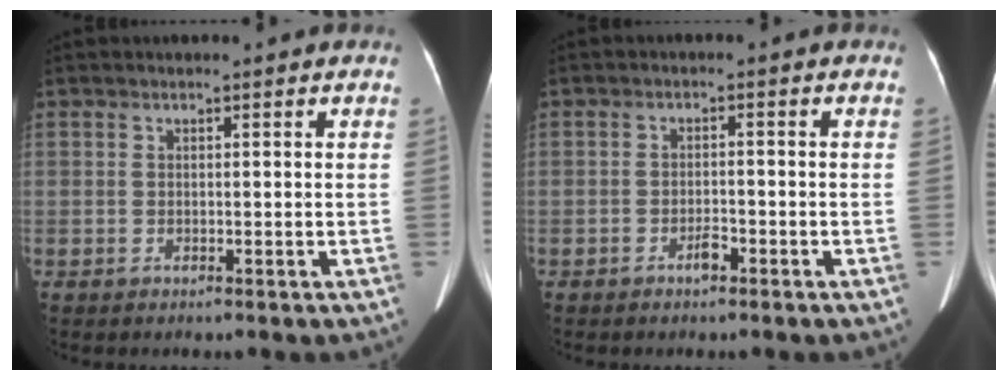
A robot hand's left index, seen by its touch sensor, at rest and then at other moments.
{"total": 1.9, "force": [-1.3, 0.7, 1.2], "torque": [-0.021, 0.002, -0.020]}